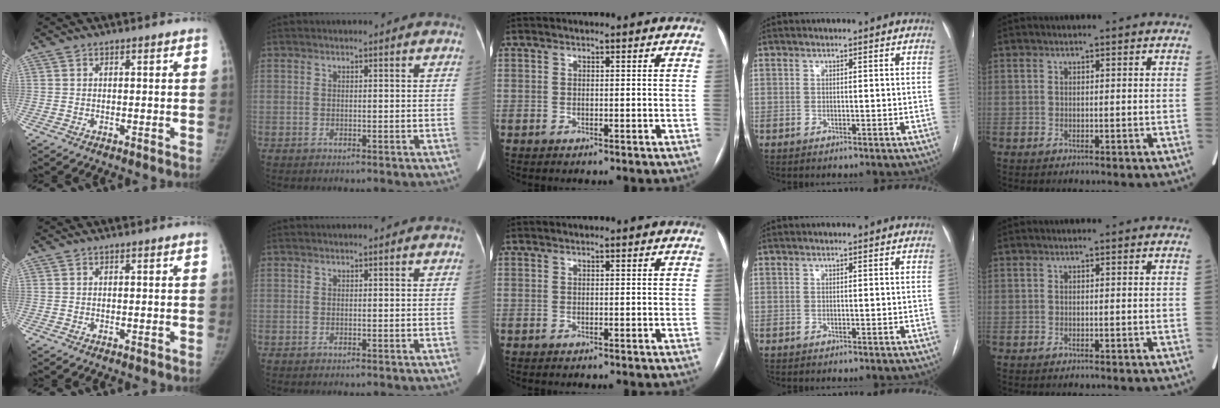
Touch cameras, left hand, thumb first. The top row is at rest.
{}